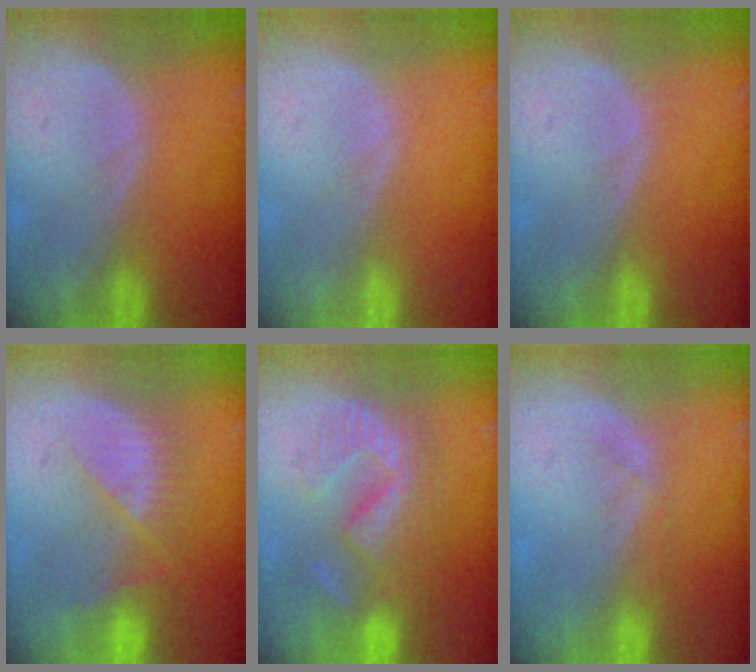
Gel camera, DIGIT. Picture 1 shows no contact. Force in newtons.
{"total": 0.0}
{"total": 0.0}
{"total": 7.2, "press": 6.6, "slide": 2.9}
{"total": 9.1, "press": 8.9, "slide": 1.9}
{"total": 1.7, "press": 1.5, "slide": 0.8}